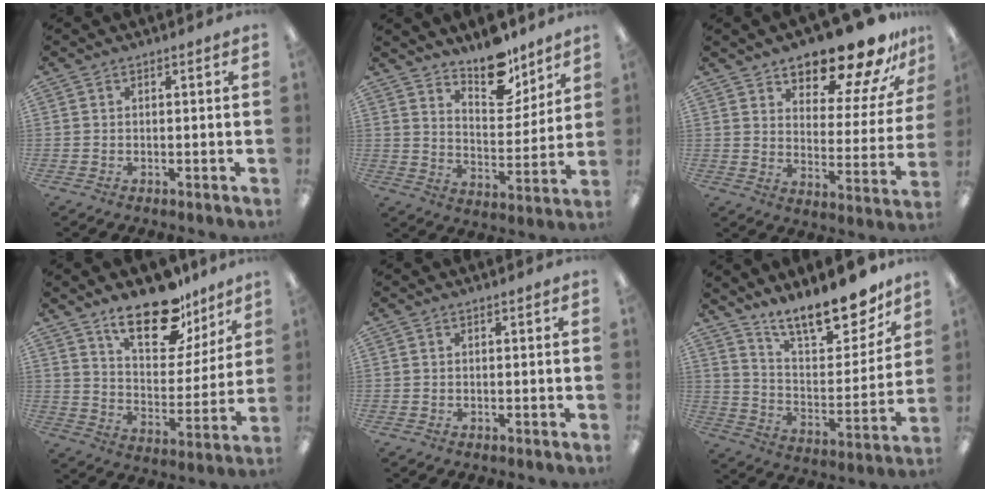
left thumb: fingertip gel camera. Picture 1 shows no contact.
{"total": 12.7, "force": [10.5, 5.3, 4.7], "torque": [-0.055, -0.078, 0.190]}
{"total": 18.4, "force": [15.4, 6.2, 7.9], "torque": [-0.117, -0.113, 0.258]}
{"total": 18.6, "force": [13.3, 8.1, 10.2], "torque": [-0.156, -0.078, 0.229]}
{"total": 0.0}
{"total": 18.4, "force": [15.0, 6.0, 8.7], "torque": [-0.130, -0.107, 0.257]}